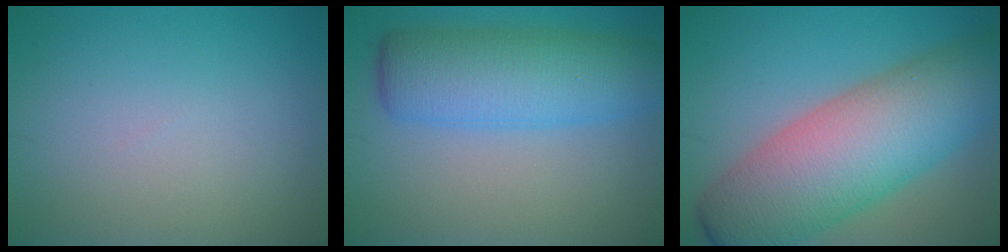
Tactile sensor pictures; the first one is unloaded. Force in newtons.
{"total": 7.8, "press": 7.8, "slide": 0.1}
{"total": 12.0, "press": 12.0, "slide": 0.5}